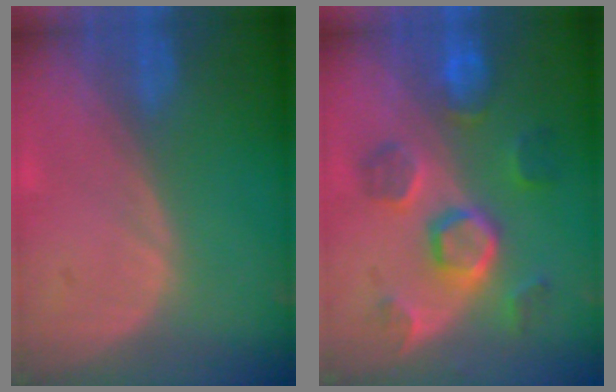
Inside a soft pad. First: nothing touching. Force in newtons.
{"total": 8.5, "press": 8.4, "slide": 0.8}